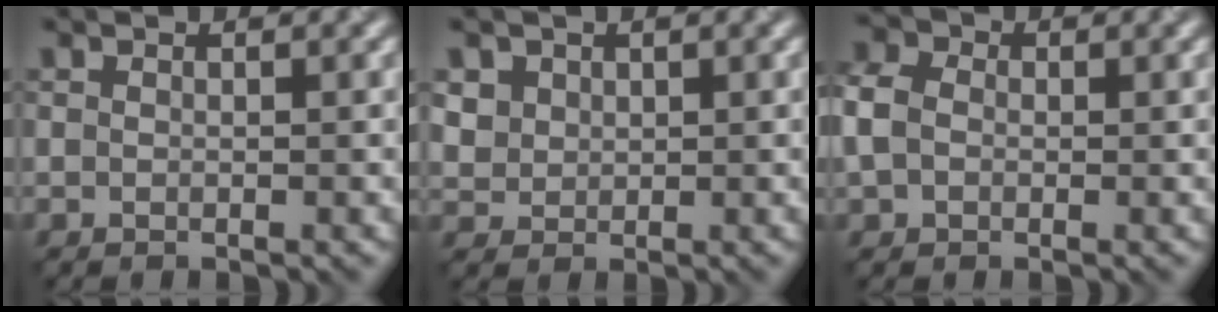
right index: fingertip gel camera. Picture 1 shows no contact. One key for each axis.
{"total": 3.0, "fx": 1.4, "fy": 2.4, "fz": 1.1, "tx": -0.045, "ty": 0.001, "tz": 0.043}
{"total": 4.2, "fx": 0.1, "fy": 3.4, "fz": 2.4, "tx": -0.078, "ty": 0.012, "tz": -0.004}